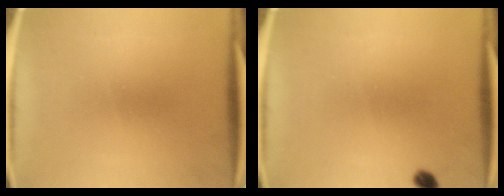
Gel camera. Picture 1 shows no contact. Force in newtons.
{"total": 1.5}